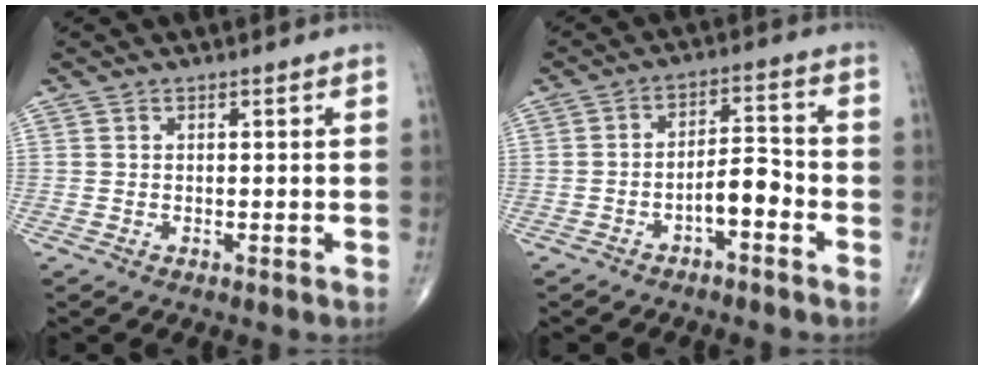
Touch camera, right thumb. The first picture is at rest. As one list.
[{"total": 6.0, "force": [-2.8, 2.4, 4.7], "torque": [-0.065, 0.037, -0.046]}]